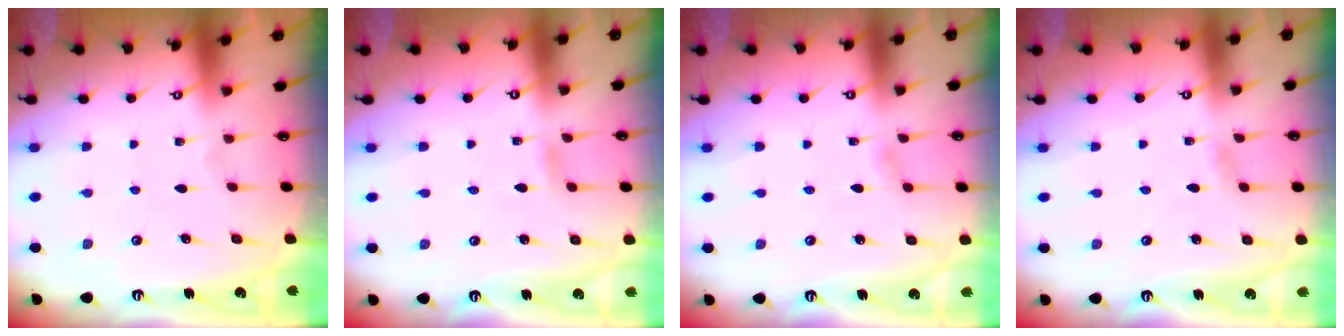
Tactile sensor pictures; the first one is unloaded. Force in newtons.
{"total": 1.5, "press": 1.5, "slide": 0.2}
{"total": 2.7, "press": 2.7, "slide": 0.3}
{"total": 2.1, "press": 2.1, "slide": 0.3}